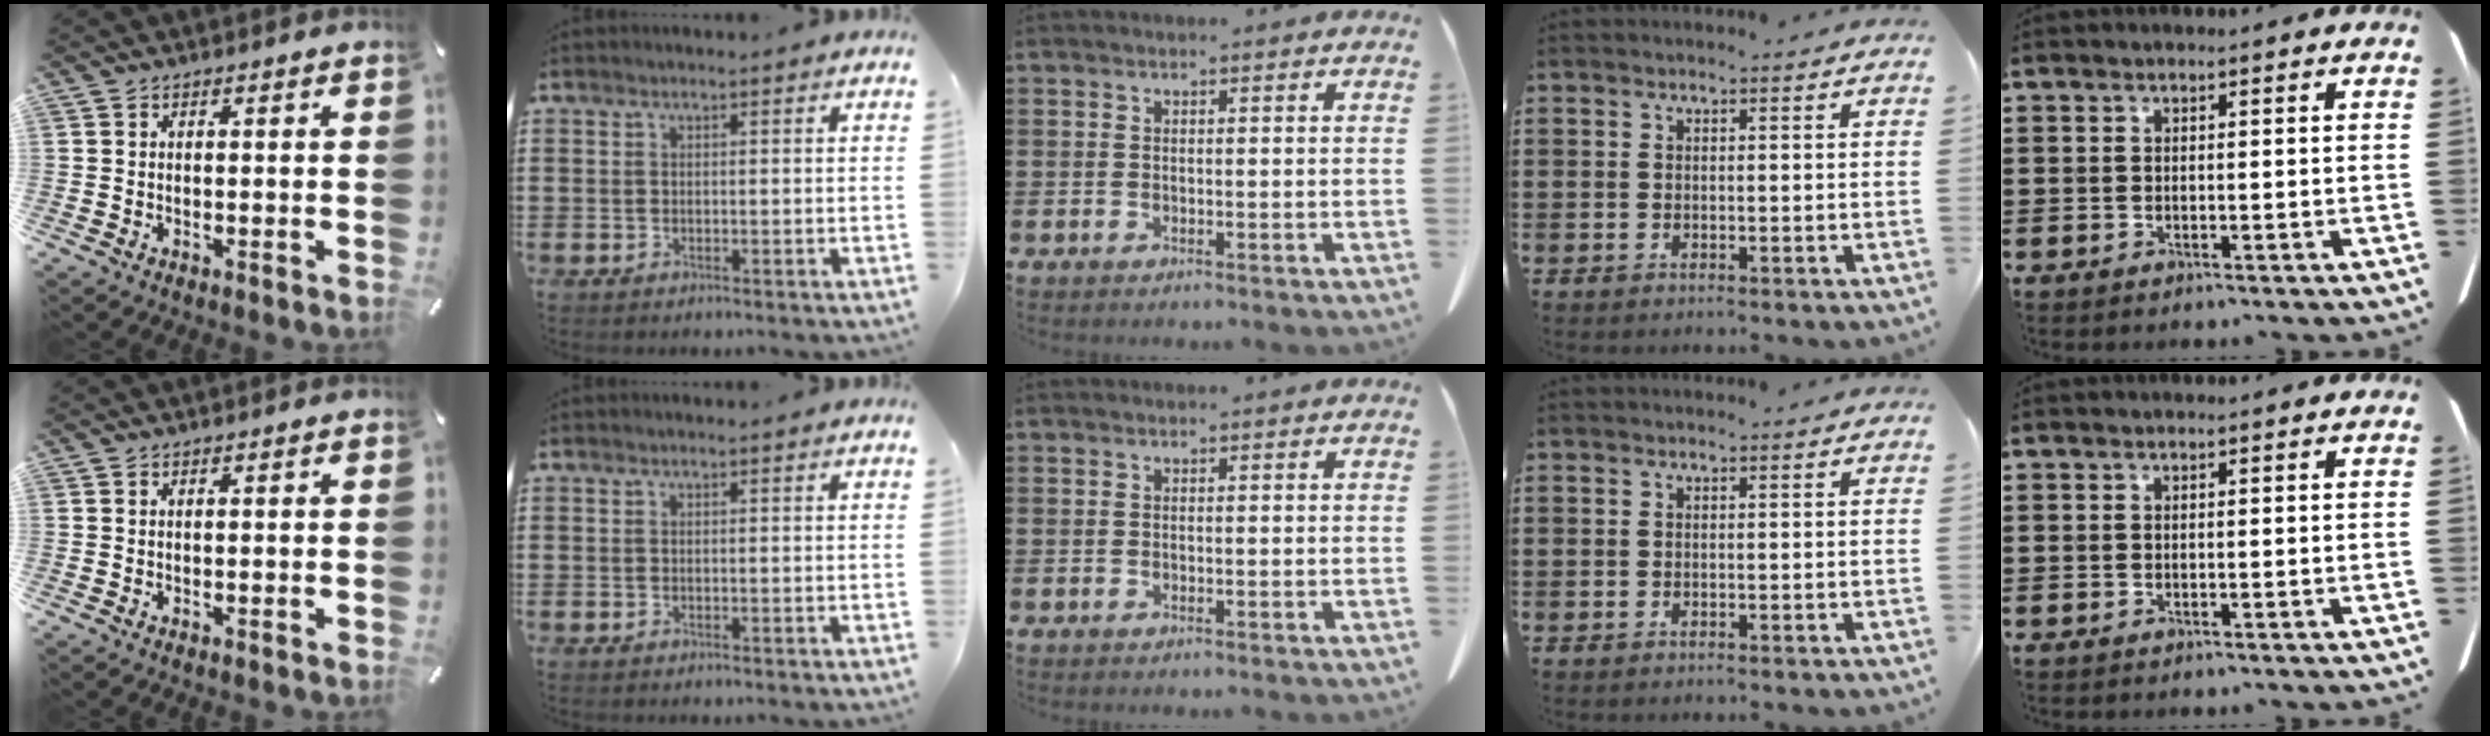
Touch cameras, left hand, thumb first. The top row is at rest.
{}